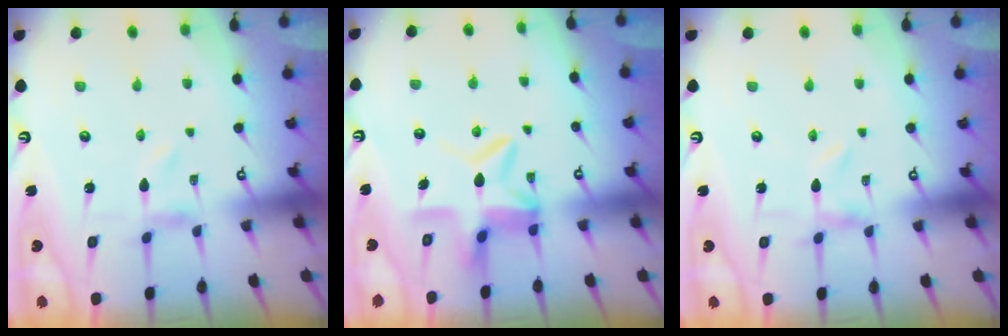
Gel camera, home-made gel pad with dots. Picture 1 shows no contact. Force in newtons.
{"total": 9.7, "press": 9.7, "slide": 1.0}
{"total": 0.0}